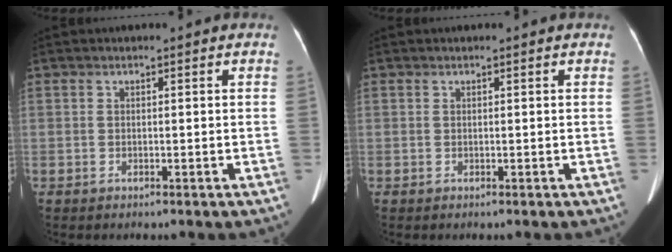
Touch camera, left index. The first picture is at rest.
{"total": 0.0}